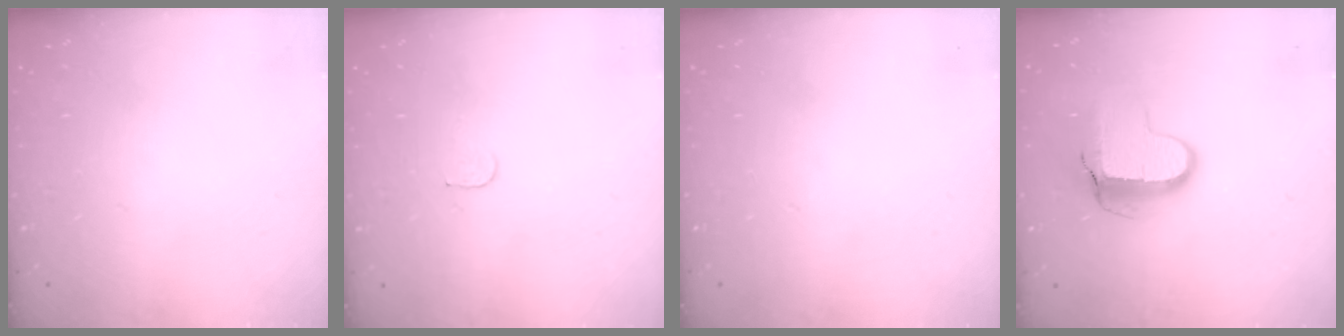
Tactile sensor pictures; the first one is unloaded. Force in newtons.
{"total": 3.4, "press": 3.4, "slide": 0.3}
{"total": 0.0}
{"total": 9.9, "press": 9.8, "slide": 0.9}